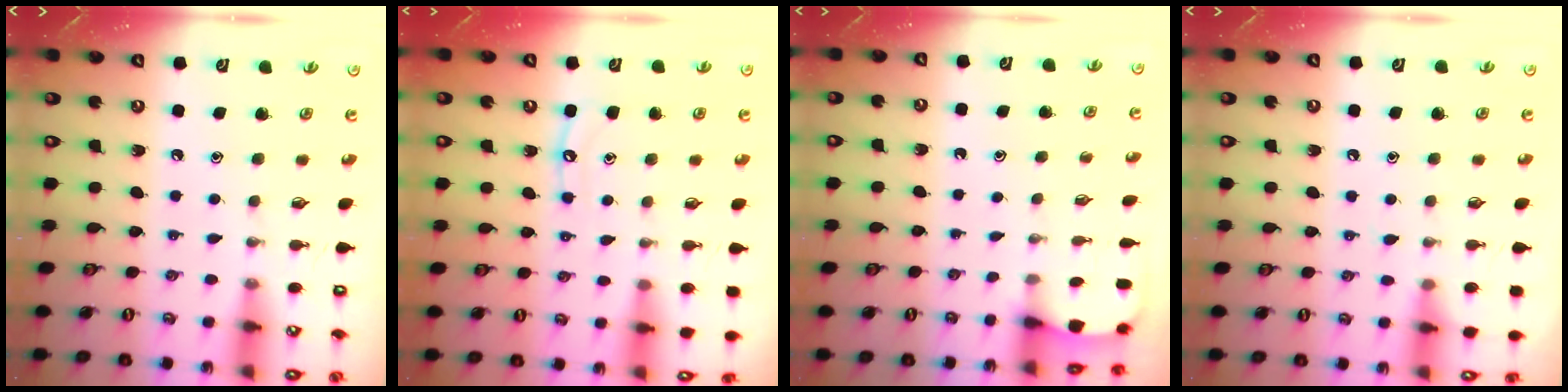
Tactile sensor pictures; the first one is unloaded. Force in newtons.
{"total": 5.7, "press": 5.7, "slide": 0.5}
{"total": 1.2, "press": 1.2, "slide": 0.0}
{"total": 4.7, "press": 4.7, "slide": 0.7}